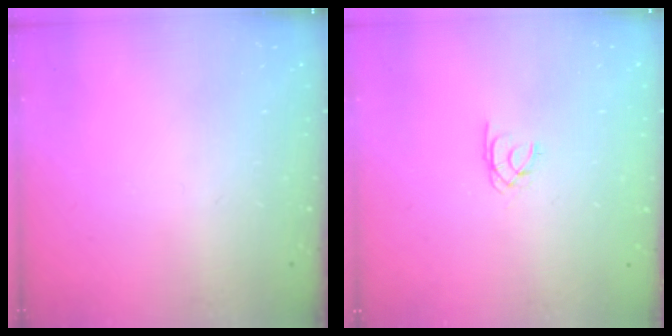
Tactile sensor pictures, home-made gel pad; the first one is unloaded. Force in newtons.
{"total": 1.8, "press": 1.8, "slide": 0.3}